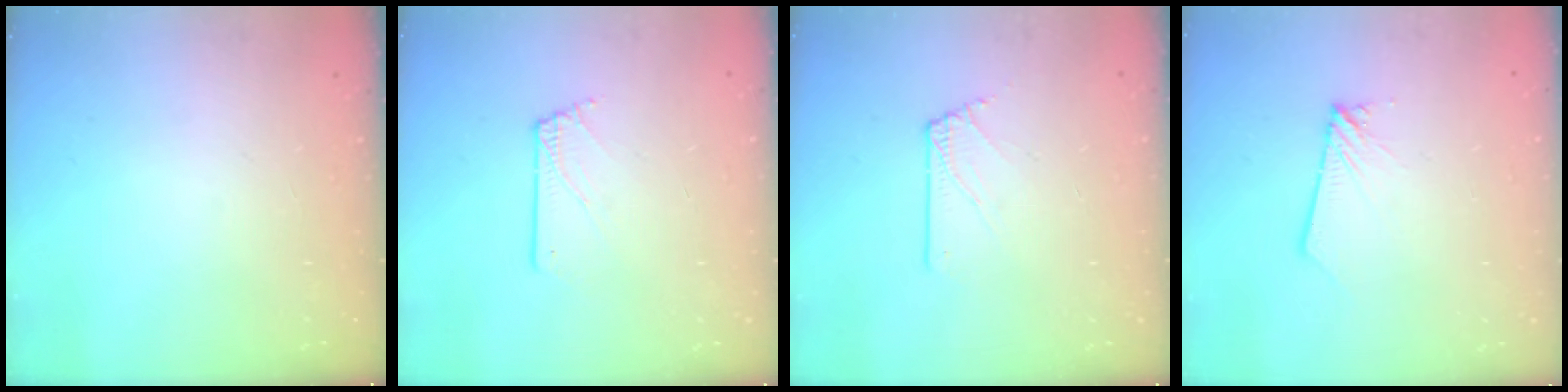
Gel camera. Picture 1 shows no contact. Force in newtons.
{"total": 1.1, "press": 1.1, "slide": 0.2}
{"total": 3.0, "press": 2.9, "slide": 0.5}
{"total": 1.9, "press": 1.9, "slide": 0.1}